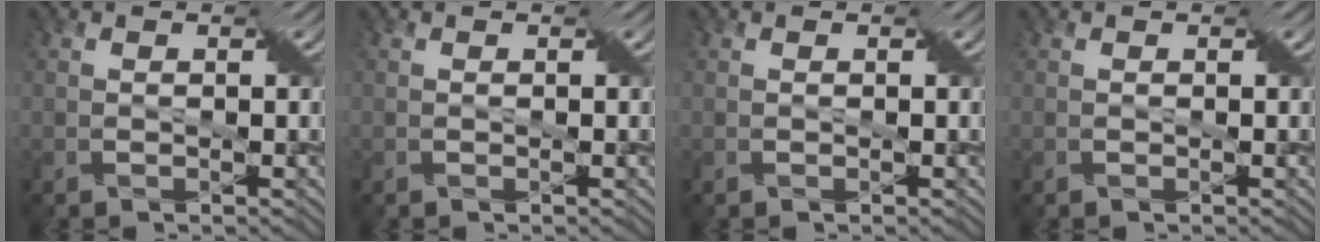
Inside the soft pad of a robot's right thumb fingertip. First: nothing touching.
{"total": 0.0}
{"total": 0.0}
{"total": 0.0}